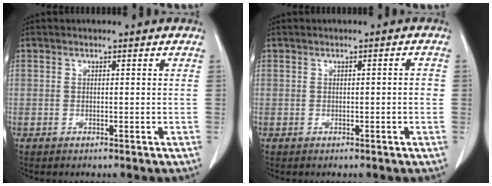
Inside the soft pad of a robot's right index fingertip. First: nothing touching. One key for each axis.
{"total": 1.6, "fx": -0.1, "fy": 0.3, "fz": 1.6, "tx": -0.020, "ty": 0.005, "tz": 0.000}